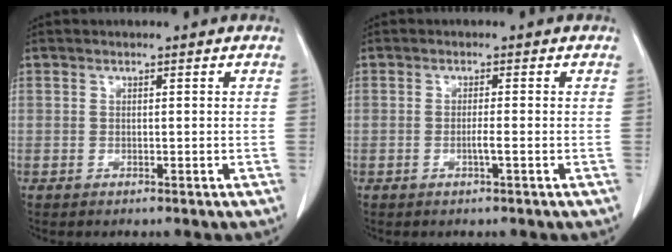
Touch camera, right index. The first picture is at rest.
{"total": 1.5, "force": [-0.5, -0.2, 1.4], "torque": [-0.029, -0.003, -0.010]}